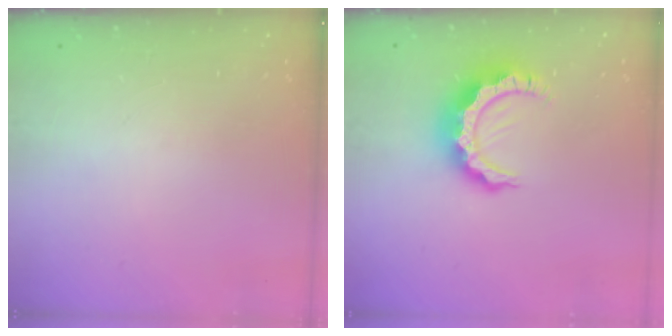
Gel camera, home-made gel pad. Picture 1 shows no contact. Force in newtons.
{"total": 9.8, "press": 9.8, "slide": 1.0}